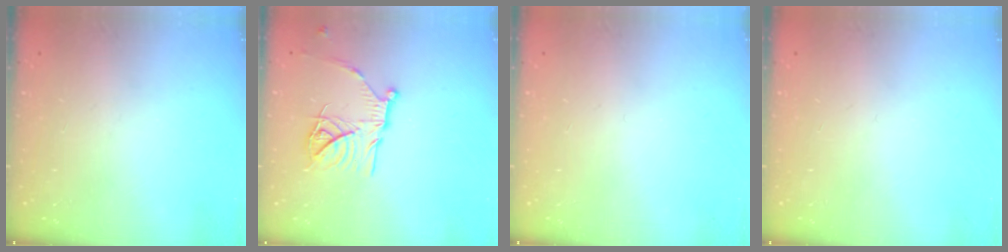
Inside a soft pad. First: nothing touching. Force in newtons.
{"total": 17.1, "press": 17.0, "slide": 1.5}
{"total": 0.0}
{"total": 0.0}